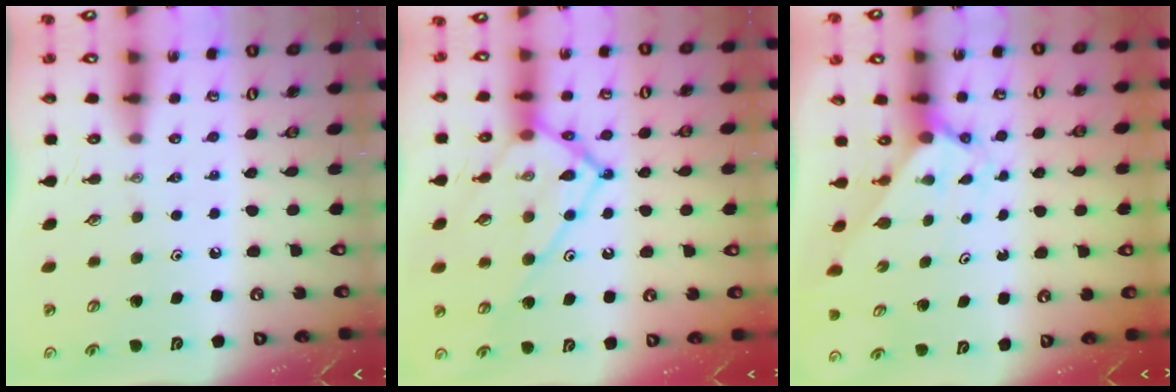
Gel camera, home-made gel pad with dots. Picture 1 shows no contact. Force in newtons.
{"total": 15.7, "press": 15.6, "slide": 1.6}
{"total": 2.0, "press": 2.0, "slide": 0.2}